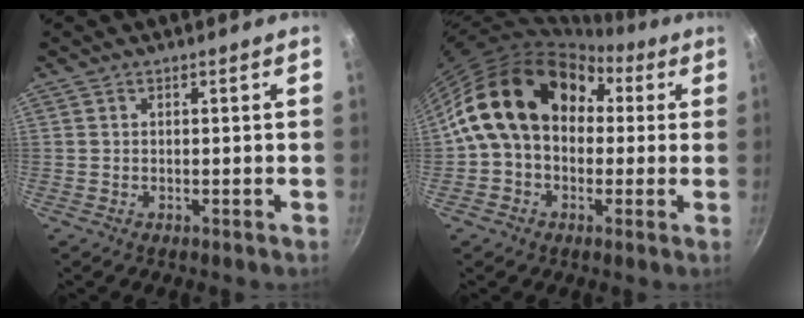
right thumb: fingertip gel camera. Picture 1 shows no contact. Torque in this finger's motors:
{"motor_torque": [0.51, 4.11, 1.60, -1.17, 0.30]}